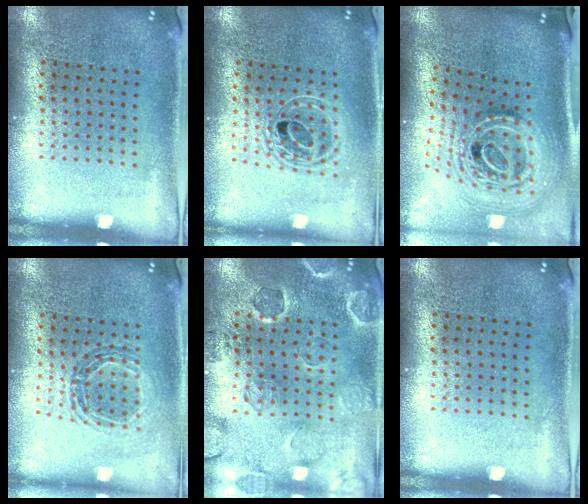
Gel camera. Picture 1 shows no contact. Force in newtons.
{"total": 1.6, "press": 1.4, "slide": 0.8}
{"total": 2.9, "press": 2.0, "slide": 2.2}
{"total": 0.8, "press": 0.8, "slide": 0.1}
{"total": 0.6, "press": 0.5, "slide": 0.3}
{"total": 0.0}